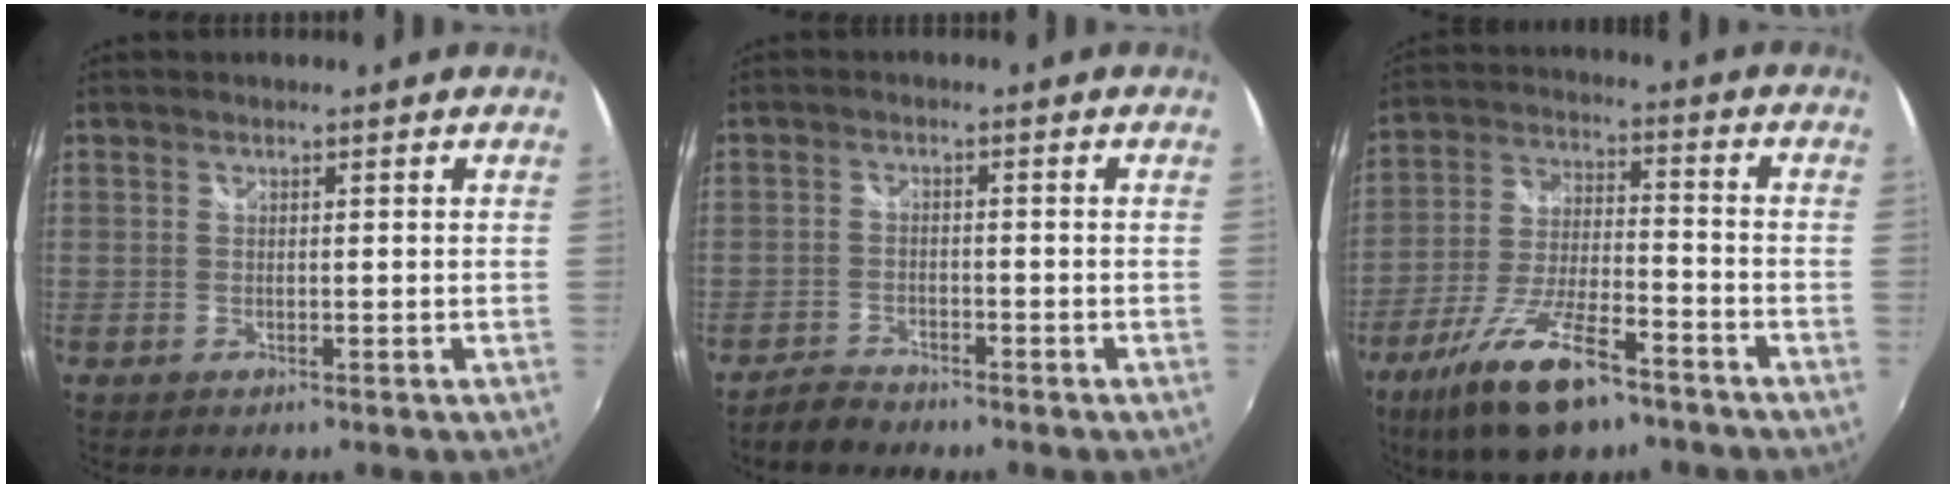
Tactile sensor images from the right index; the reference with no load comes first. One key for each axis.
{"total": 3.8, "fx": -3.4, "fy": 1.2, "fz": 0.9, "tx": -0.036, "ty": -0.002, "tz": -0.065}
{"total": 16.4, "fx": -10.7, "fy": 5.3, "fz": 11.2, "tx": -0.232, "ty": -0.030, "tz": -0.192}